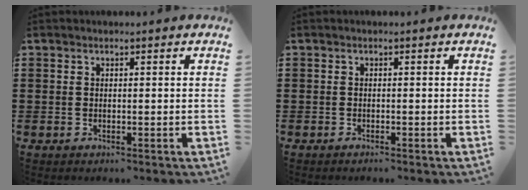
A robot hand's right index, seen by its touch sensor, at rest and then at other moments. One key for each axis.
{"total": 0.6, "fx": -0.6, "fy": -0.1, "fz": 0.0, "tx": -0.002, "ty": -0.004, "tz": -0.012}